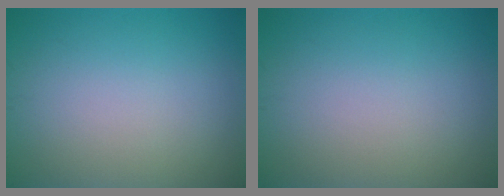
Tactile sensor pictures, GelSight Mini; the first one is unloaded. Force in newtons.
{"total": 0.0}